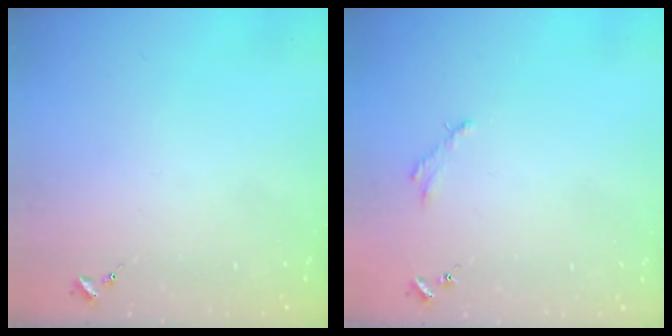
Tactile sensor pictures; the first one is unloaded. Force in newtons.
{"total": 2.5, "press": 2.5, "slide": 0.2}